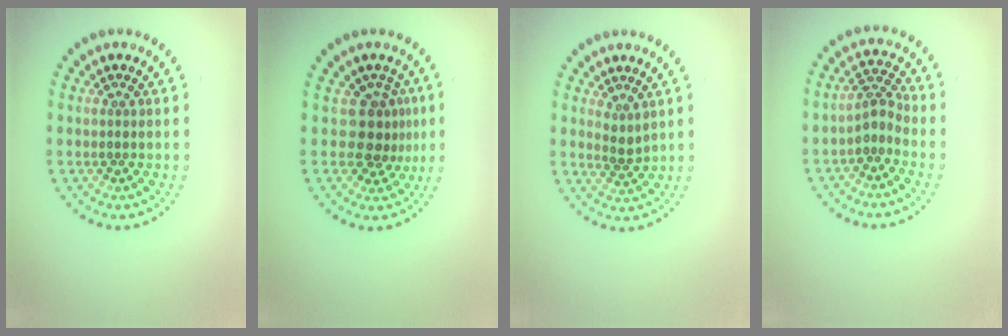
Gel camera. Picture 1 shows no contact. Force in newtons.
{"total": 2.8, "press": 2.0, "slide": 1.9}
{"total": 1.5, "press": 1.1, "slide": 1.1}
{"total": 2.1, "press": 1.5, "slide": 1.4}